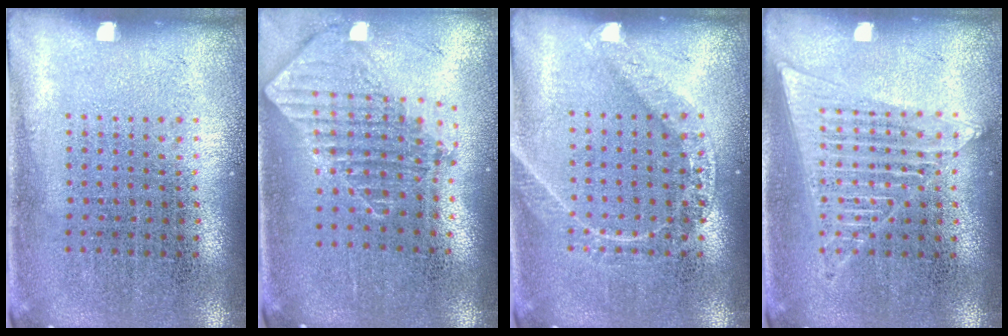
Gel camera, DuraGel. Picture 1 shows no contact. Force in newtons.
{"total": 1.9, "press": 1.5, "slide": 1.2}
{"total": 1.8, "press": 1.8, "slide": 0.3}
{"total": 1.4, "press": 1.4, "slide": 0.1}